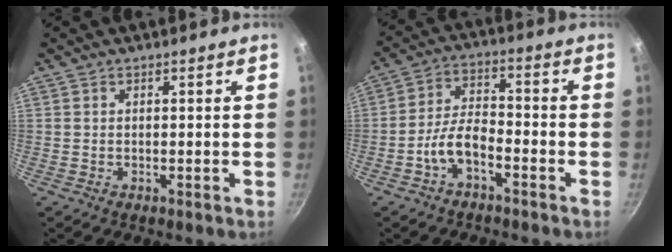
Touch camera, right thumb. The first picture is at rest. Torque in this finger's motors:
{"motor_torque": [-0.16, 0.30, 0.73, -0.95, 0.24]}